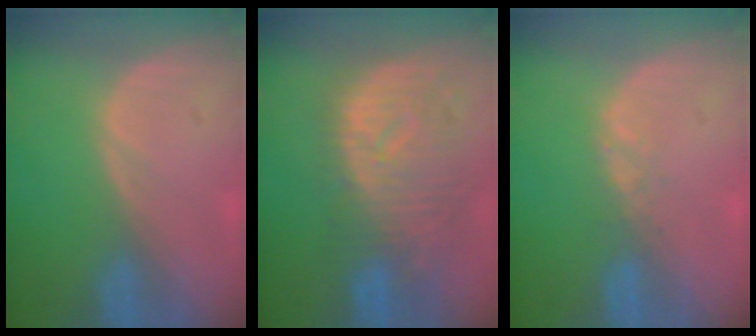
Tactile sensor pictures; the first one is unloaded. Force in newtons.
{"total": 10.9, "press": 9.7, "slide": 4.8}
{"total": 1.0, "press": 1.0, "slide": 0.2}